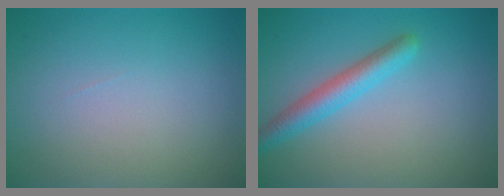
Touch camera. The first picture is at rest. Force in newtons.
{"total": 3.0, "press": 3.0, "slide": 0.1}